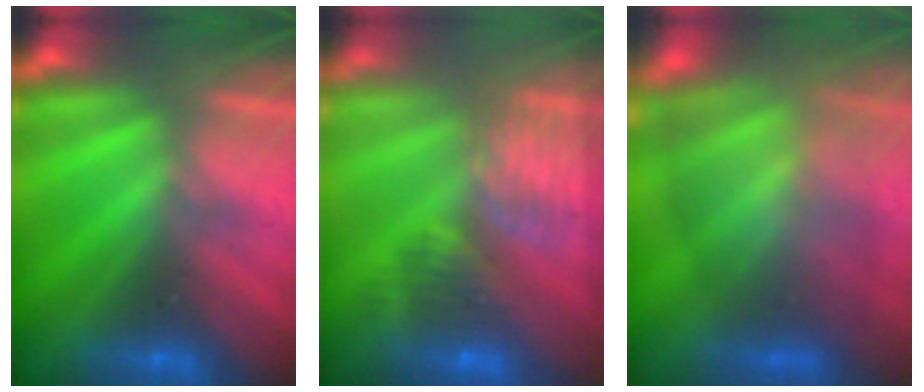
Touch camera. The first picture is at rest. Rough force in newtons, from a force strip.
{"total": 8.5}
{"total": 9.4}